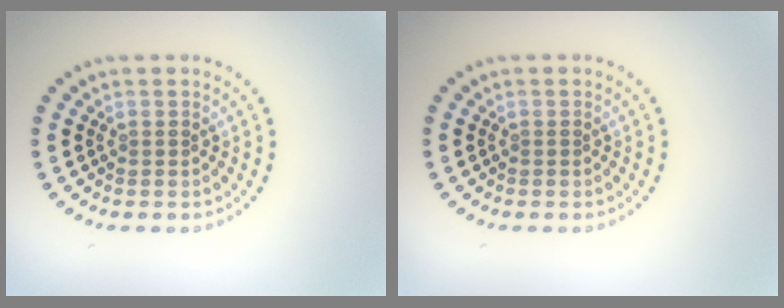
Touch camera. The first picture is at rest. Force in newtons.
{"total": 0.0}